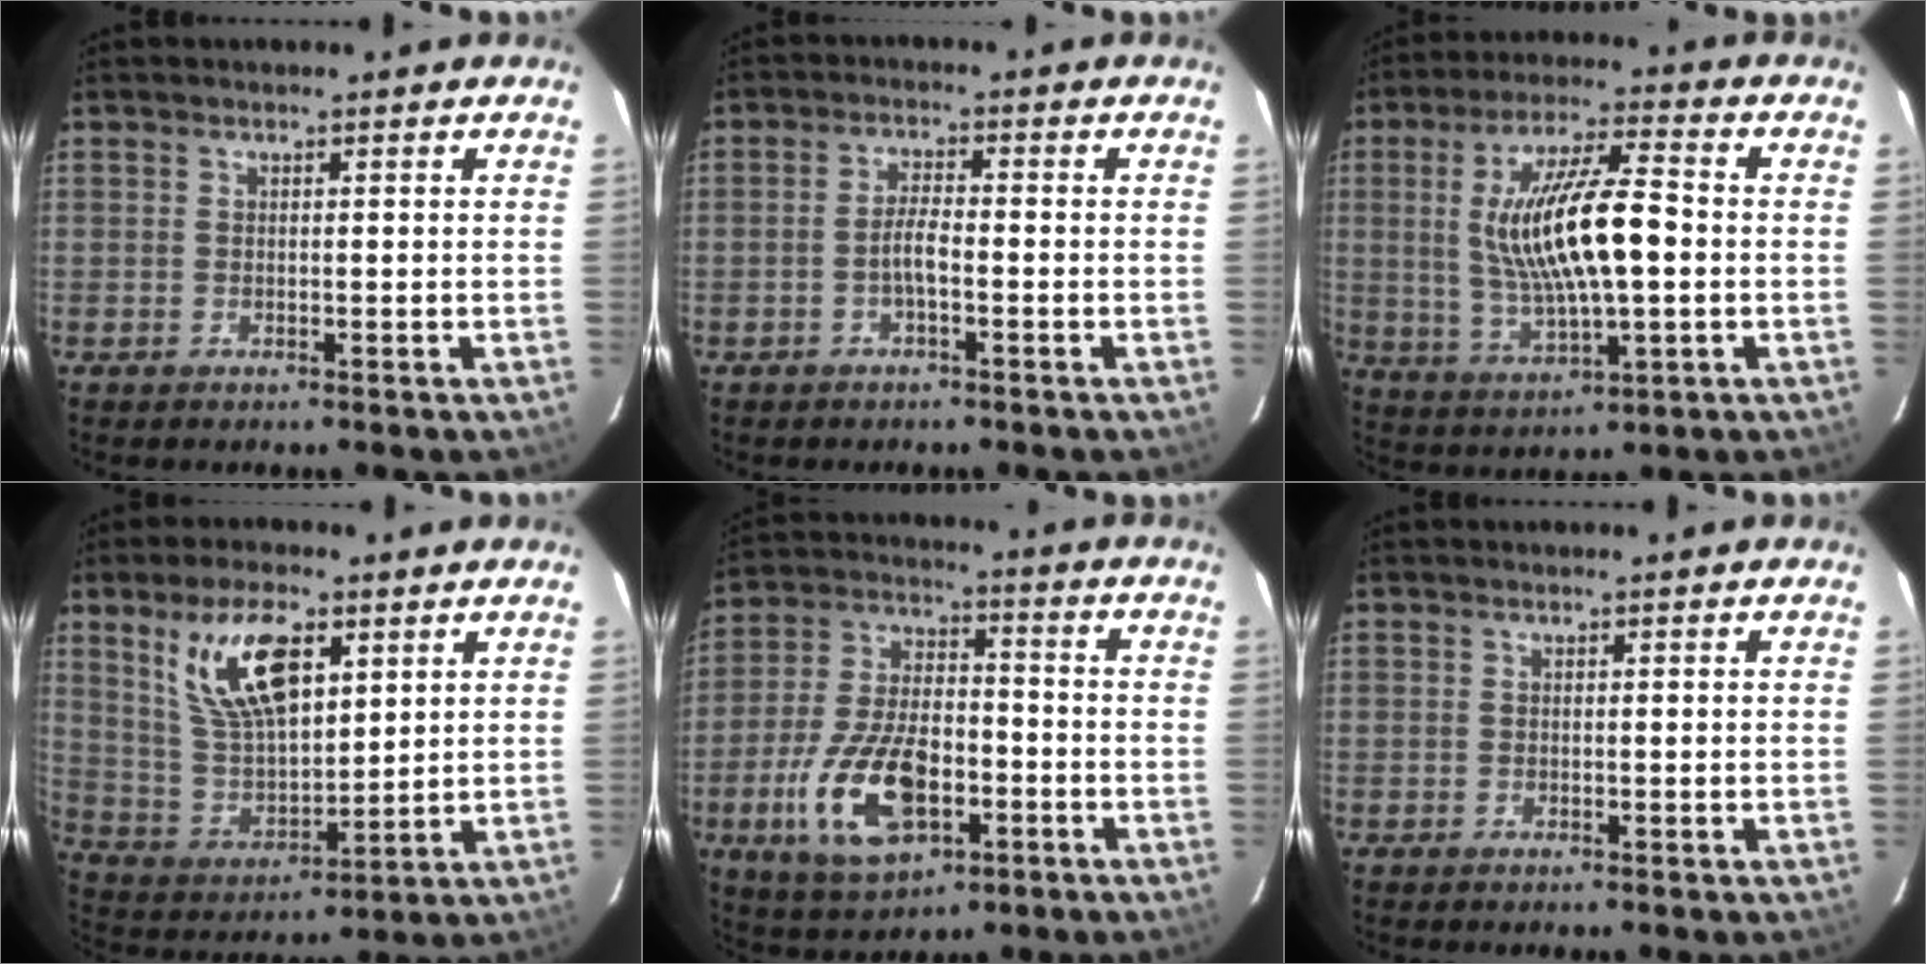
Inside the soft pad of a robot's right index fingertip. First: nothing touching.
{"total": 2.9, "force": [-1.3, 0.6, 2.5], "torque": [-0.052, 0.005, -0.025]}
{"total": 15.6, "force": [0.3, 4.4, 15.0], "torque": [-0.282, 0.001, 0.016]}
{"total": 14.1, "force": [6.8, 6.2, 10.7], "torque": [-0.200, 0.007, 0.141]}
{"total": 16.9, "force": [-6.2, 8.7, 13.1], "torque": [-0.277, -0.003, -0.100]}
{"total": 0.0}